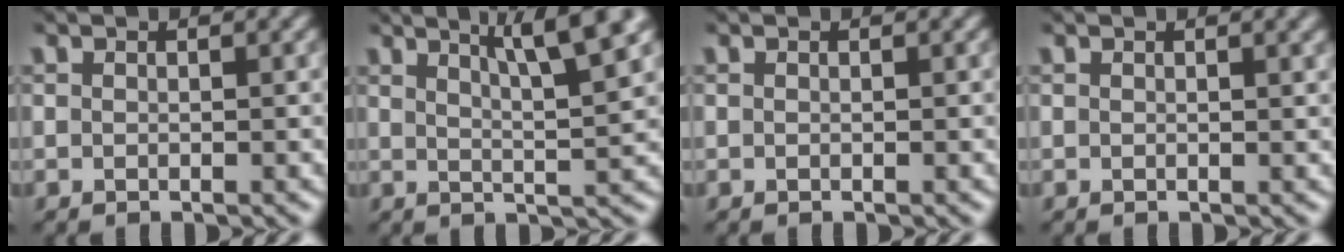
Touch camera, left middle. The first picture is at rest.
{"total": 6.8, "force": [3.9, 1.1, 5.5], "torque": [-0.063, 0.014, 0.057]}
{"total": 0.0}
{"total": 1.5, "force": [0.9, 0.5, 1.1], "torque": [-0.009, 0.004, 0.010]}